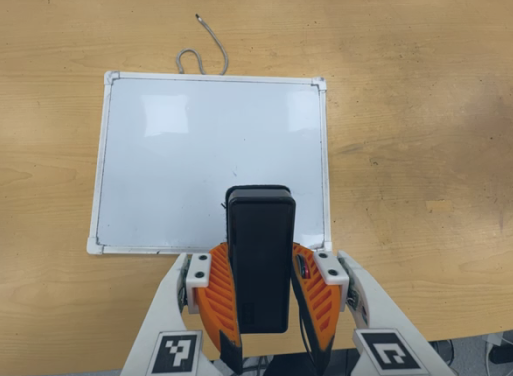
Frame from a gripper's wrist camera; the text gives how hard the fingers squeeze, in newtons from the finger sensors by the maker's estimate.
{"total": 6.8, "left": 5.7, "right": 7.9}